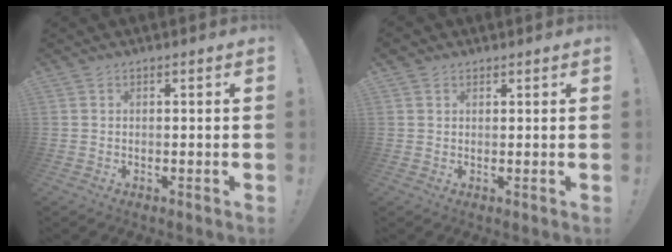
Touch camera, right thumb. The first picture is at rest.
{"total": 1.8, "force": [1.2, 1.3, 0.4], "torque": [0.000, -0.002, 0.022]}